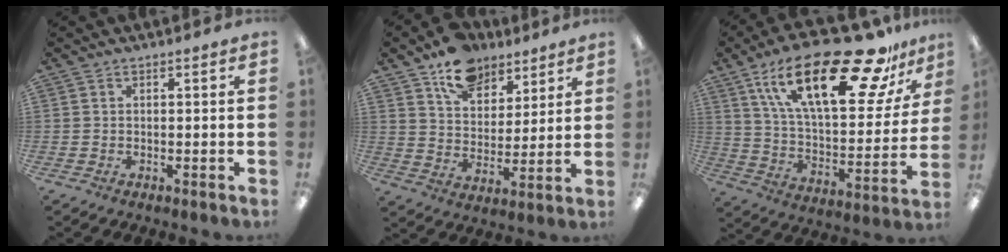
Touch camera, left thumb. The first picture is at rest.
{"total": 12.5, "force": [8.8, 7.6, 4.6], "torque": [-0.069, -0.047, 0.162]}
{"total": 29.6, "force": [18.3, 10.2, 20.9], "torque": [-0.337, -0.099, 0.302]}